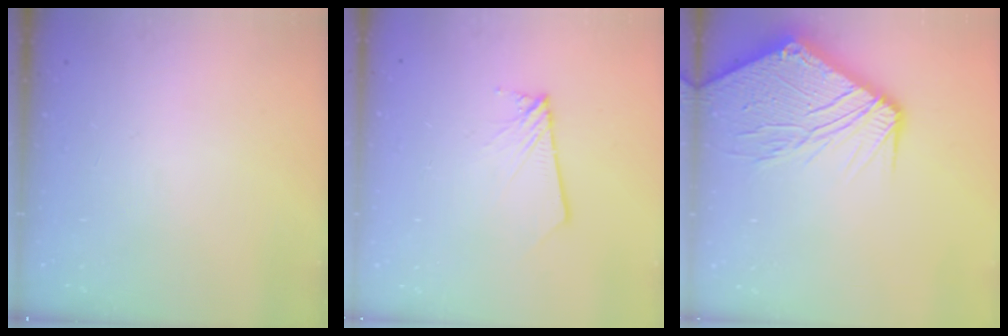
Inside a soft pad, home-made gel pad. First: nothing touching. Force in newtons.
{"total": 2.8, "press": 2.8, "slide": 0.3}
{"total": 17.5, "press": 17.4, "slide": 2.2}